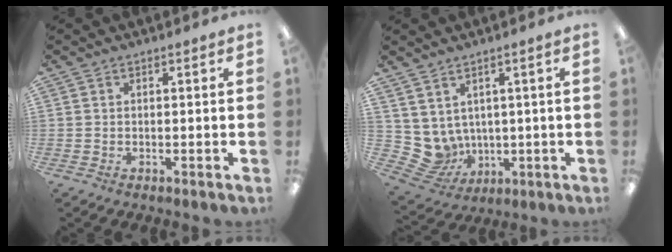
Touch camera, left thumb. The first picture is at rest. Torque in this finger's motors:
{"motor_torque": [-0.30, -0.22, 0.01, -0.20, 0.01]}